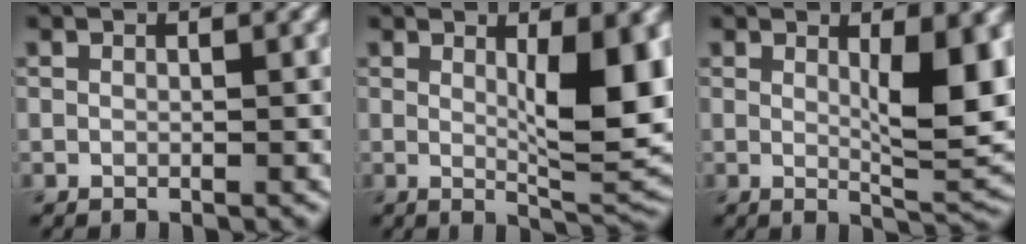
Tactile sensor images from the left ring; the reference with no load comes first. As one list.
[{"total": 8.2, "force": [1.2, 2.1, 7.8], "torque": [-0.109, -0.013, 0.027]}, {"total": 6.9, "force": [1.2, 1.7, 6.6], "torque": [-0.090, -0.013, 0.025]}]